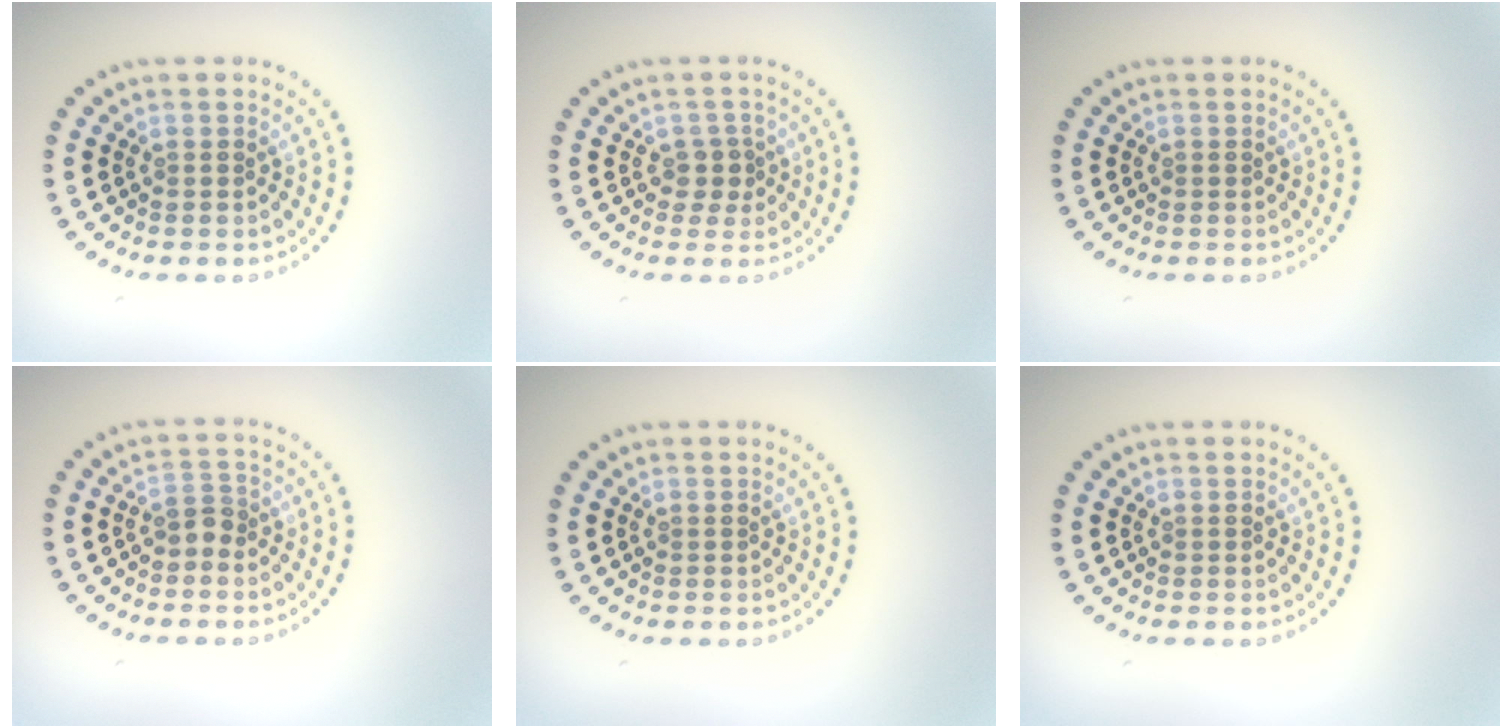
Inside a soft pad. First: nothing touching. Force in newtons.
{"total": 1.8, "press": 1.4, "slide": 1.1}
{"total": 0.0}
{"total": 1.7, "press": 1.4, "slide": 1.0}
{"total": 0.0}
{"total": 0.0}